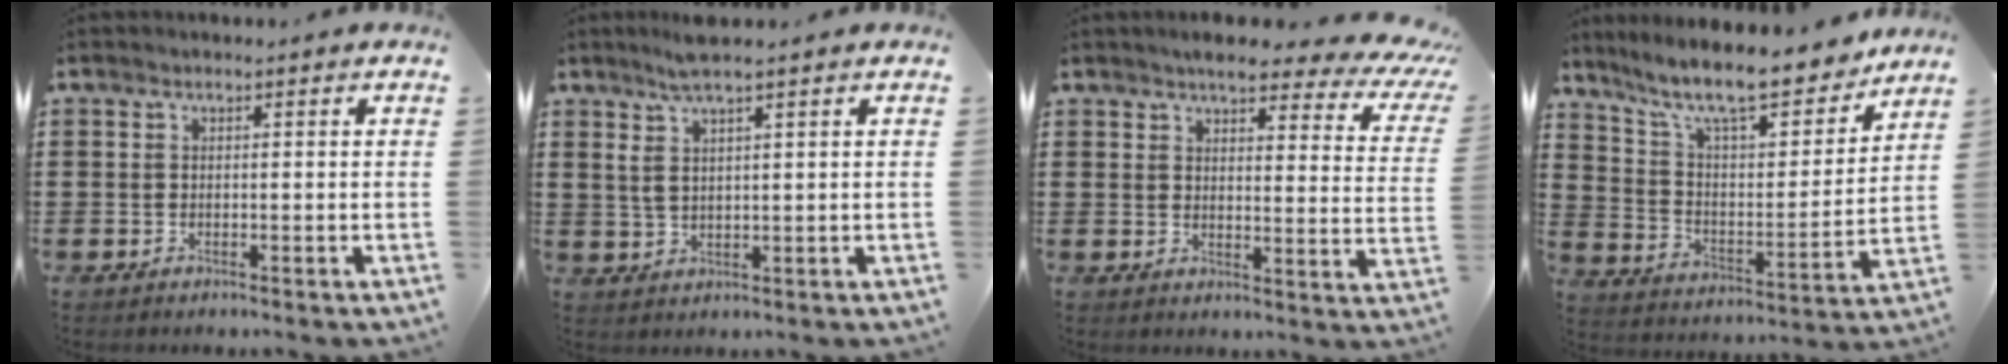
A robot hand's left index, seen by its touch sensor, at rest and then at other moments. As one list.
[{"total": 4.4, "force": [2.5, 0.7, 3.6], "torque": [-0.081, 0.001, 0.042]}, {"total": 5.7, "force": [4.6, 1.4, 3.1], "torque": [-0.062, -0.022, 0.075]}, {"total": 11.2, "force": [9.5, 1.7, 5.6], "torque": [-0.139, -0.058, 0.162]}]